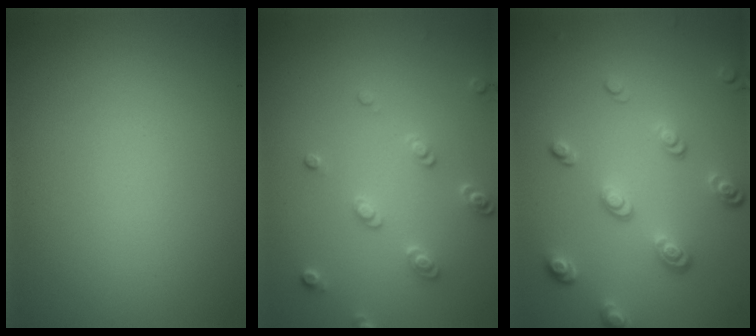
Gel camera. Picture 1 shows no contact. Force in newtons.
{"total": 2.5, "press": 2.4, "slide": 0.7}
{"total": 3.4, "press": 2.6, "slide": 2.1}